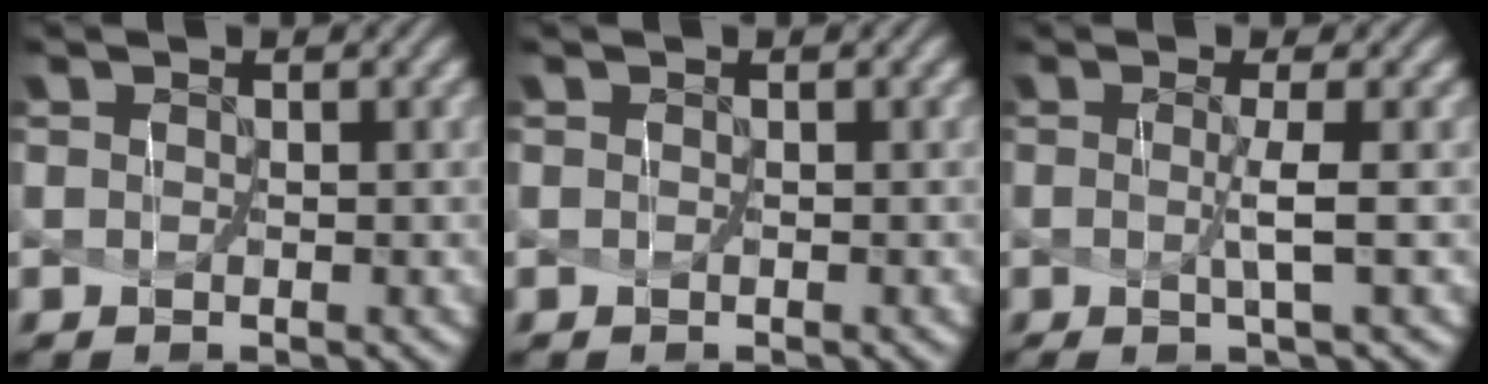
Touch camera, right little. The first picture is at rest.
{"total": 0.0}
{"total": 2.4, "force": [-0.6, -0.7, 2.2], "torque": [-0.050, -0.012, -0.001]}